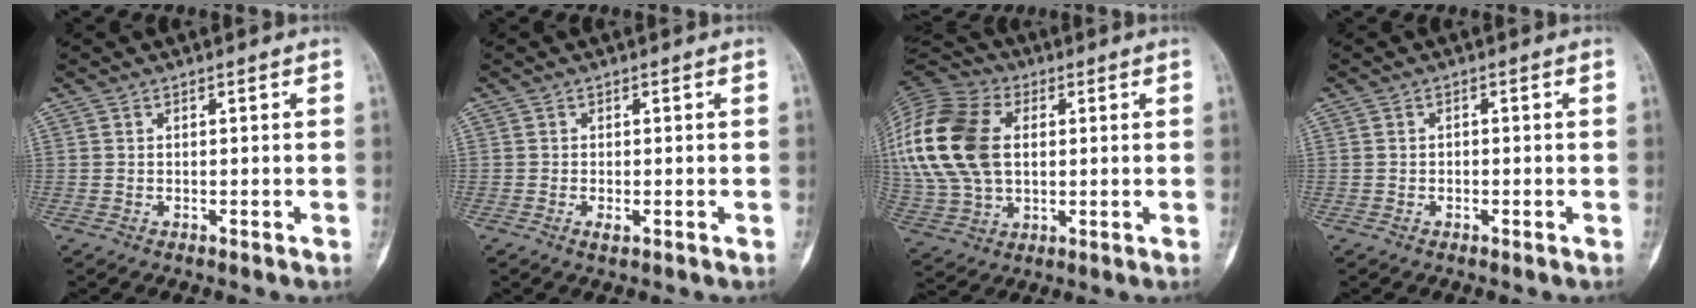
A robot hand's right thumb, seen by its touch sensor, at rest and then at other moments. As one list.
[{"total": 1.3, "force": [-0.5, 0.4, 1.1], "torque": [-0.021, -0.002, -0.010]}, {"total": 25.4, "force": [4.4, 17.1, 18.3], "torque": [-0.424, 0.022, 0.087]}, {"total": 0.7, "force": [-0.2, 0.6, 0.4], "torque": [-0.004, 0.002, -0.005]}]